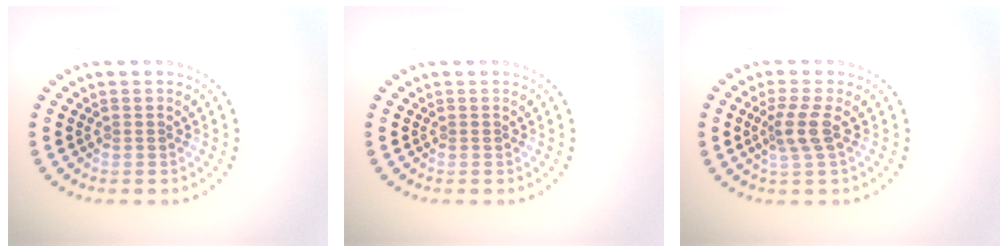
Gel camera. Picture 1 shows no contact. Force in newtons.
{"total": 0.0}
{"total": 2.6, "press": 2.1, "slide": 1.5}